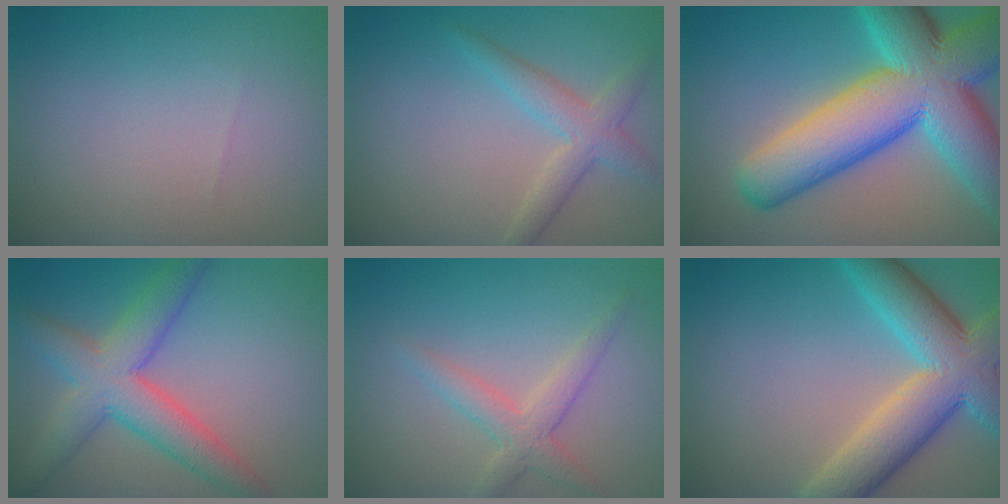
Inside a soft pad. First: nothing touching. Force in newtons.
{"total": 2.8, "press": 2.8, "slide": 0.1}
{"total": 14.3, "press": 14.2, "slide": 0.4}
{"total": 6.0, "press": 6.0, "slide": 0.2}
{"total": 2.7, "press": 2.7, "slide": 0.1}
{"total": 9.6, "press": 9.6, "slide": 0.4}